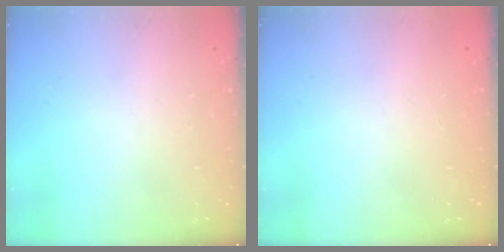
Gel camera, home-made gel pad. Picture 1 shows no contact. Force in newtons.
{"total": 0.0}